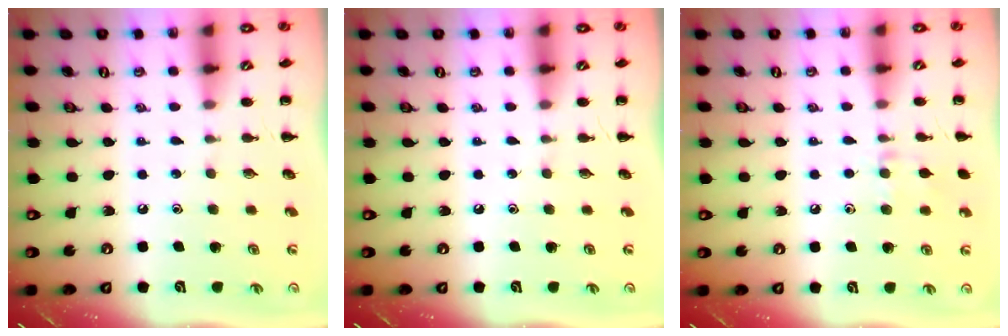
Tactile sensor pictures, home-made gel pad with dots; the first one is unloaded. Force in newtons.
{"total": 0.0}
{"total": 6.4, "press": 6.0, "slide": 2.3}